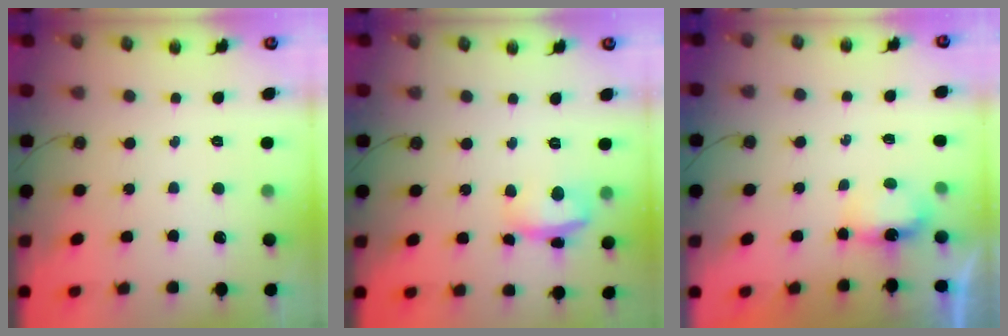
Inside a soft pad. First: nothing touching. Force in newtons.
{"total": 7.9, "press": 7.8, "slide": 1.3}
{"total": 11.1, "press": 5.0, "slide": 9.9}